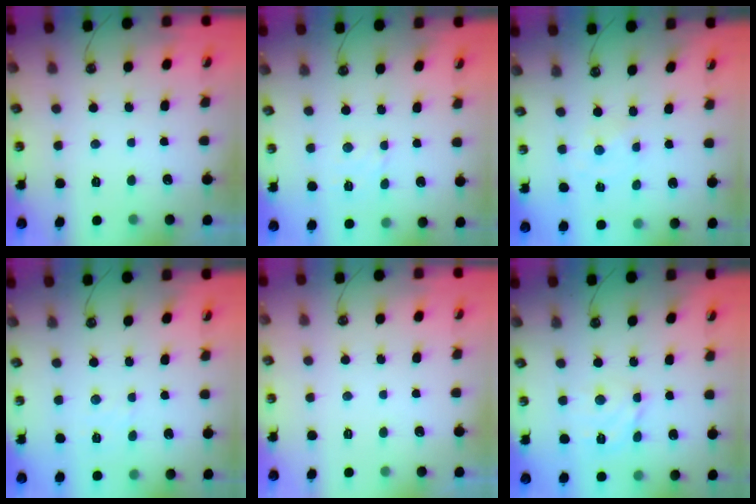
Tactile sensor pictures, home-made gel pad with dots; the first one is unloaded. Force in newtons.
{"total": 3.4, "press": 3.3, "slide": 0.5}
{"total": 0.0}
{"total": 2.8, "press": 2.7, "slide": 0.5}
{"total": 0.0}
{"total": 5.8, "press": 5.8, "slide": 0.3}